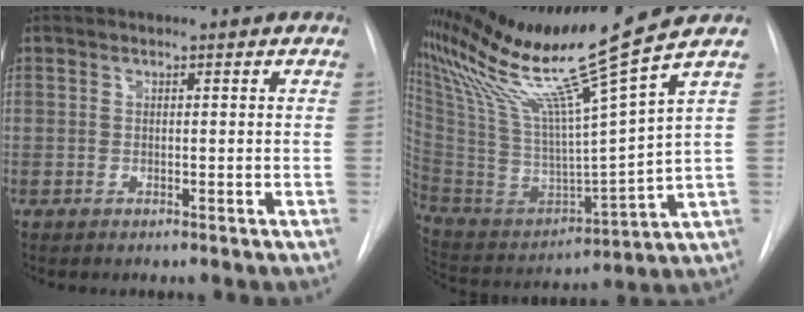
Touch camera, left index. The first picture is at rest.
{"total": 20.3, "force": [15.4, -3.6, 12.8], "torque": [-0.224, -0.054, 0.282]}